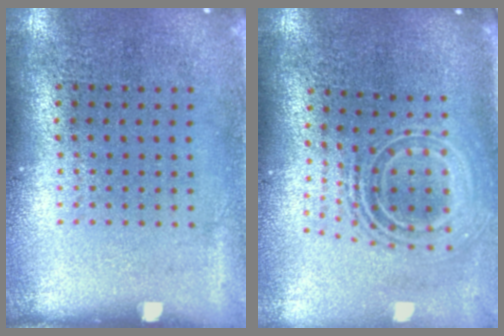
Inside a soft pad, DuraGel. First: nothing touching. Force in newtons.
{"total": 2.3, "press": 1.7, "slide": 1.6}